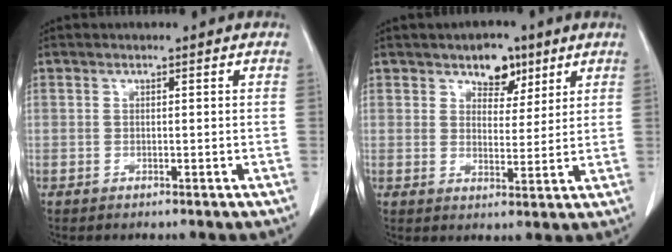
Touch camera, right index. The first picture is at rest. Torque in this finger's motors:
{"motor_torque": [0.33, 0.41, 0.01, 0.02]}